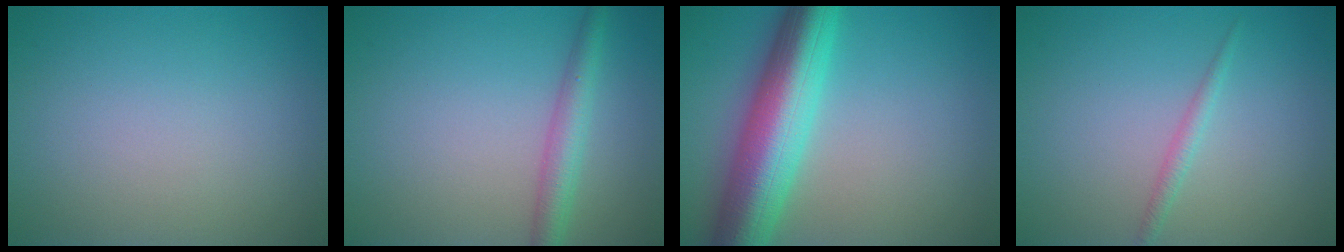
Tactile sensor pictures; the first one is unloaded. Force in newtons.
{"total": 3.0, "press": 3.0, "slide": 0.1}
{"total": 9.6, "press": 9.6, "slide": 0.4}
{"total": 1.2, "press": 1.2, "slide": 0.0}